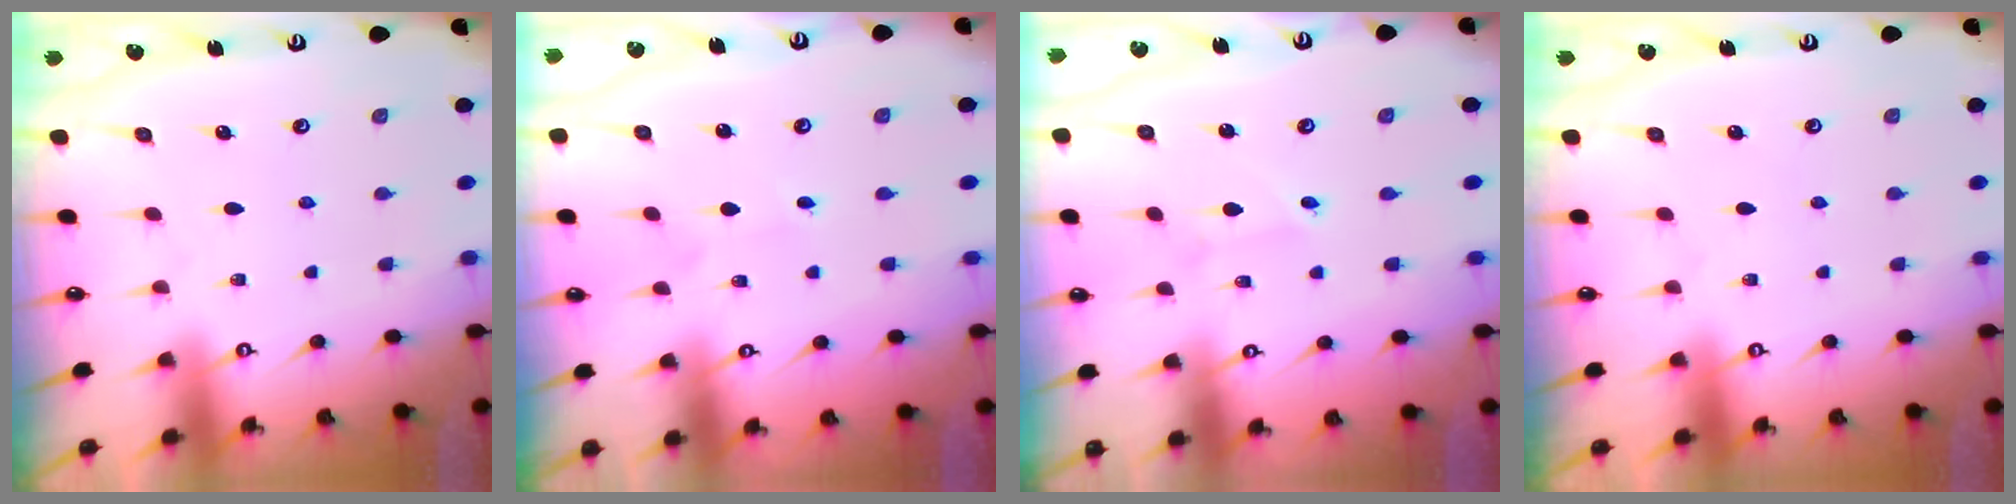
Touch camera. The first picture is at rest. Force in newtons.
{"total": 2.0, "press": 2.0, "slide": 0.1}
{"total": 1.3, "press": 1.3, "slide": 0.1}
{"total": 0.0}